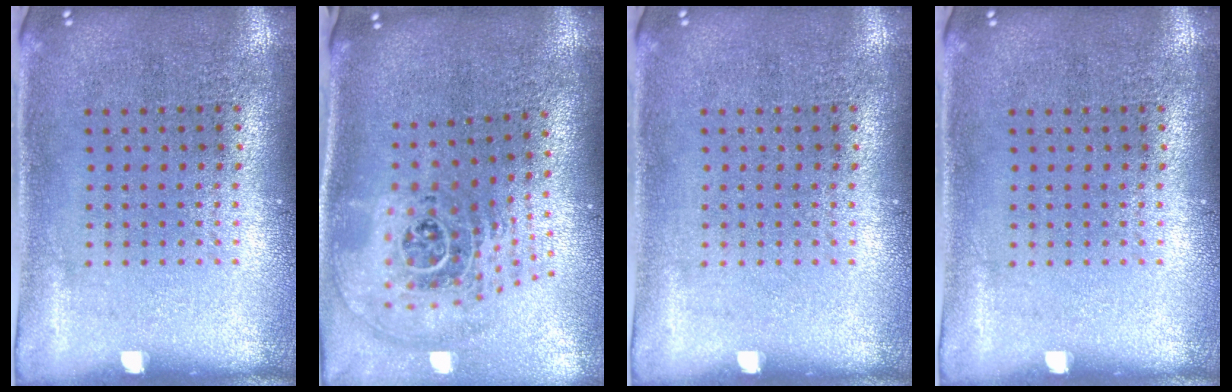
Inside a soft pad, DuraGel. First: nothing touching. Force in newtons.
{"total": 2.8, "press": 1.9, "slide": 2.1}
{"total": 0.0}
{"total": 0.0}